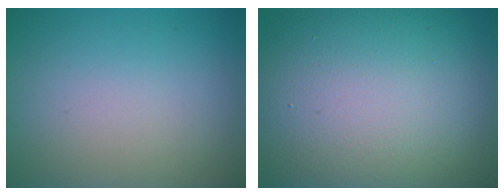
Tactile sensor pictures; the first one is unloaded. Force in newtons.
{"total": 18.0, "press": 18.0, "slide": 0.8}